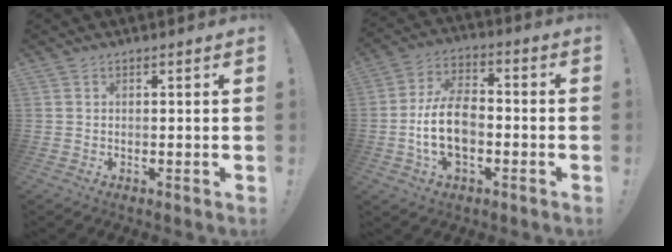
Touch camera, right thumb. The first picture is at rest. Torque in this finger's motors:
{"motor_torque": [1.47, 2.20, 1.12, -1.12, 0.08]}